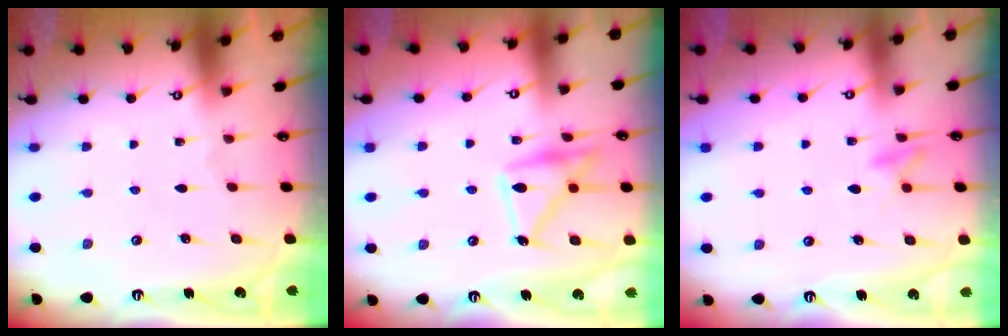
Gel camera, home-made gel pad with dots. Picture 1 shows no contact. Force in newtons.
{"total": 18.0, "press": 18.0, "slide": 1.1}
{"total": 8.2, "press": 8.2, "slide": 0.8}